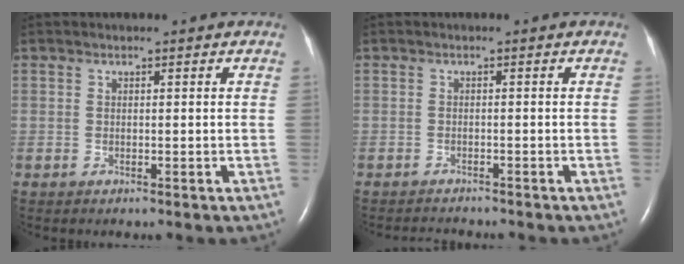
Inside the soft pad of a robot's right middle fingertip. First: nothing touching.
{"total": 3.0, "force": [-2.9, 0.2, 0.5], "torque": [-0.008, -0.011, -0.041]}